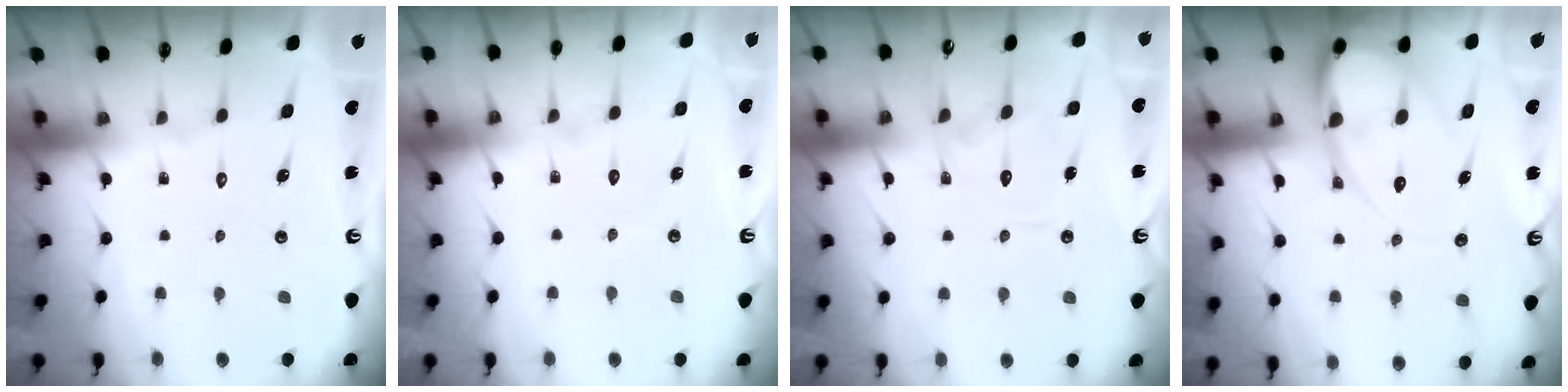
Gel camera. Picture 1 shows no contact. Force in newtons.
{"total": 2.9, "press": 2.9, "slide": 0.3}
{"total": 12.7, "press": 12.6, "slide": 1.3}
{"total": 13.3, "press": 13.3, "slide": 1.2}